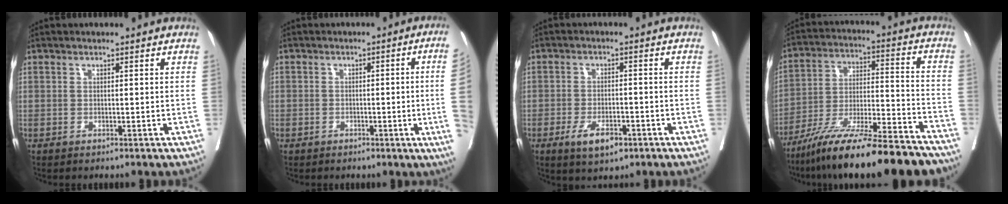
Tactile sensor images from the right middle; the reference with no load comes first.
{"total": 8.0, "force": [-1.4, -1.4, 7.8], "torque": [-0.081, -0.004, -0.022]}
{"total": 5.4, "force": [-2.9, 2.2, 4.0], "torque": [-0.072, -0.003, -0.043]}
{"total": 22.2, "force": [-18.2, 2.1, 12.4], "torque": [-0.188, -0.008, -0.302]}